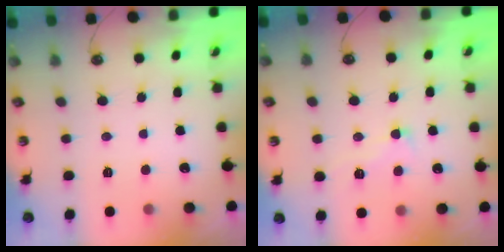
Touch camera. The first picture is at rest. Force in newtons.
{"total": 3.5, "press": 3.4, "slide": 0.9}